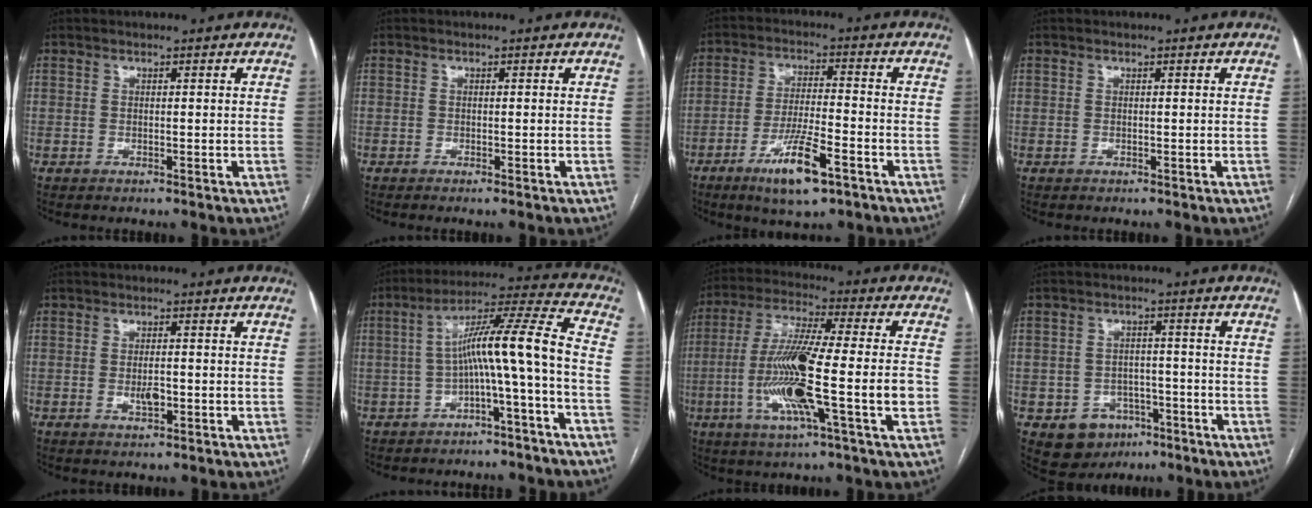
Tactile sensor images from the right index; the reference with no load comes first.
{"total": 0.5, "force": [-0.3, -0.1, 0.4], "torque": [-0.010, 0.000, -0.006]}
{"total": 9.8, "force": [-5.5, 1.5, 7.9], "torque": [-0.151, -0.013, -0.093]}
{"total": 0.0}
{"total": 2.3, "force": [-0.6, 0.9, 2.1], "torque": [-0.038, 0.000, -0.007]}
{"total": 11.4, "force": [-2.7, -0.9, 11.0], "torque": [-0.176, 0.036, -0.044]}
{"total": 16.4, "force": [-3.8, 0.5, 16.0], "torque": [-0.303, -0.006, -0.072]}
{"total": 6.9, "force": [-3.4, 5.6, 2.2], "torque": [-0.036, 0.009, -0.041]}